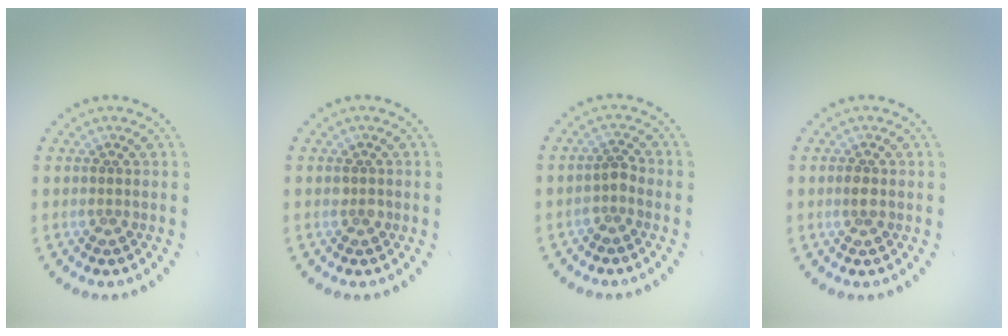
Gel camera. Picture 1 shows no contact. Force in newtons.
{"total": 1.0, "press": 1.0, "slide": 0.3}
{"total": 1.3, "press": 1.1, "slide": 0.6}
{"total": 1.0, "press": 1.0, "slide": 0.0}